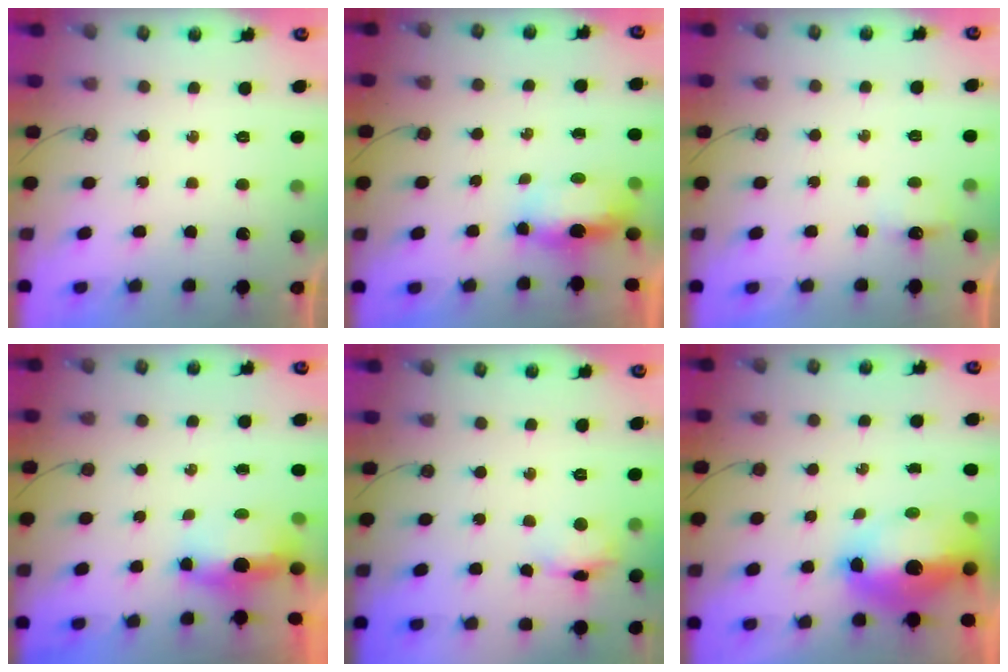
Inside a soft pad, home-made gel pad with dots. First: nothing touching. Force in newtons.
{"total": 9.9, "press": 6.8, "slide": 7.2}
{"total": 2.8, "press": 2.7, "slide": 0.4}
{"total": 7.7, "press": 5.5, "slide": 5.4}
{"total": 8.0, "press": 7.9, "slide": 0.5}
{"total": 12.7, "press": 12.6, "slide": 1.4}